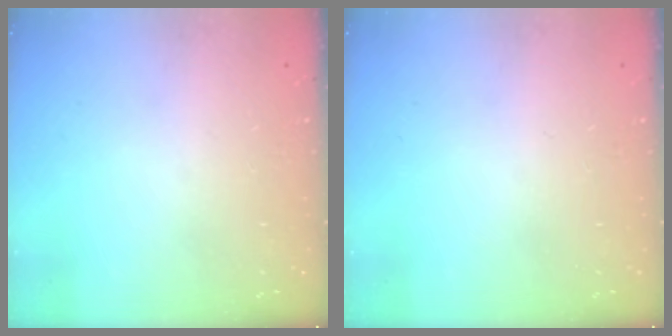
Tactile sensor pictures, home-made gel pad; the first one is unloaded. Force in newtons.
{"total": 0.0}